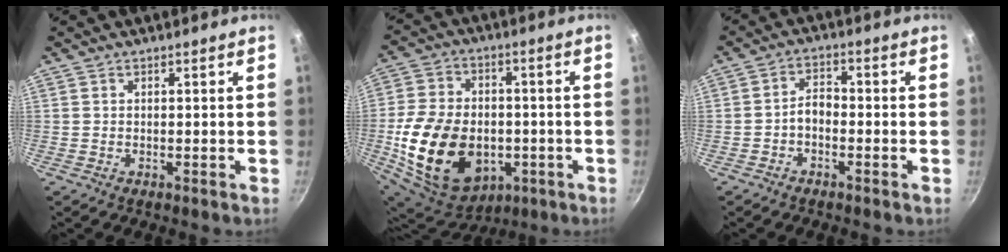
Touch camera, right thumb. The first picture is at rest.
{"total": 23.0, "force": [-4.5, 16.2, 15.8], "torque": [-0.284, 0.019, -0.060]}
{"total": 3.6, "force": [-1.7, 2.2, 2.4], "torque": [-0.033, 0.028, -0.034]}